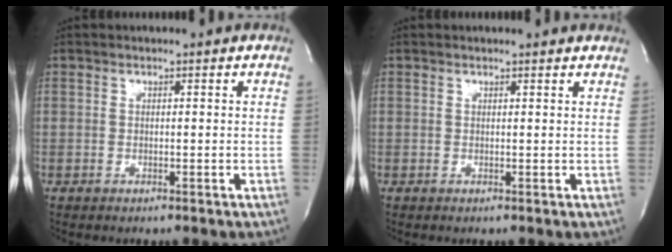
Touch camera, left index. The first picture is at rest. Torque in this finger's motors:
{"motor_torque": [0.41, -0.52, 0.05, 0.00]}